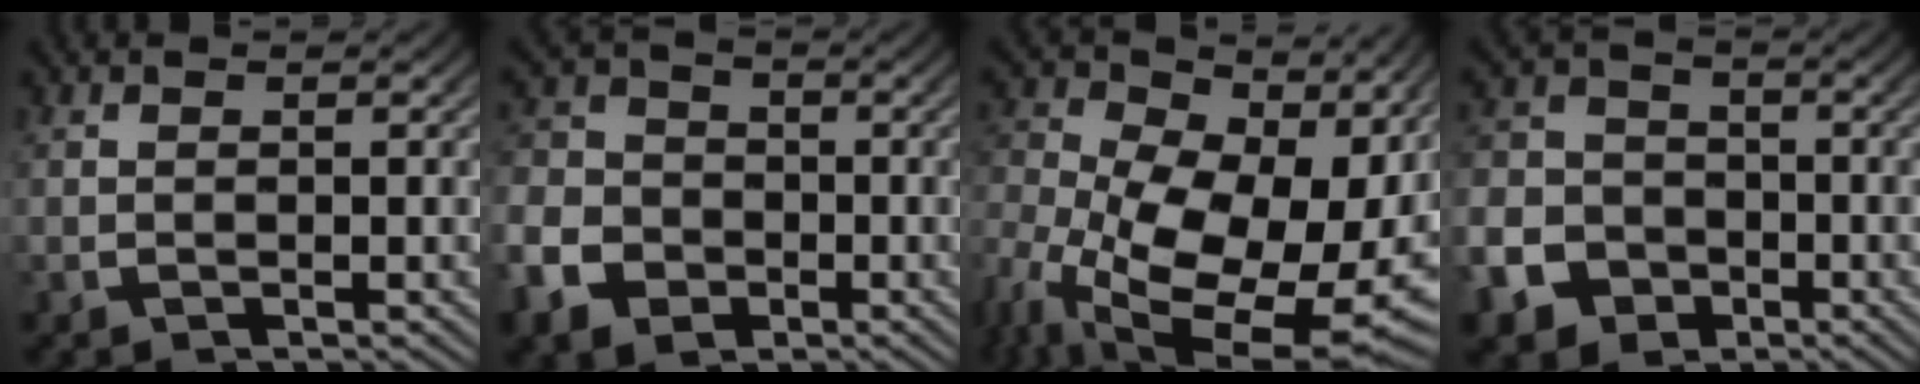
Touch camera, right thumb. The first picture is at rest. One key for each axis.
{"total": 8.4, "fx": -3.7, "fy": 6.9, "fz": 2.9, "tx": -0.076, "ty": -0.036, "tz": -0.058}
{"total": 16.0, "fx": -3.8, "fy": 10.1, "fz": 11.8, "tx": -0.241, "ty": -0.088, "tz": -0.019}
{"total": 11.7, "fx": -6.0, "fy": 9.6, "fz": 2.9, "tx": -0.071, "ty": -0.050, "tz": -0.102}